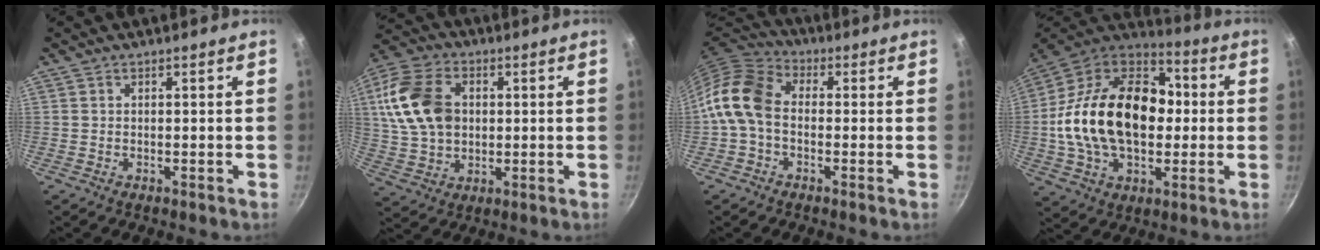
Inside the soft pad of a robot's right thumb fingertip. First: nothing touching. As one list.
[{"total": 16.1, "force": [2.6, 11.6, 10.8], "torque": [-0.195, 0.012, 0.047]}, {"total": 10.5, "force": [-1.3, 7.5, 7.2], "torque": [-0.123, 0.033, -0.048]}, {"total": 27.5, "force": [0.1, 18.1, 20.7], "torque": [-0.341, 0.042, -0.007]}]